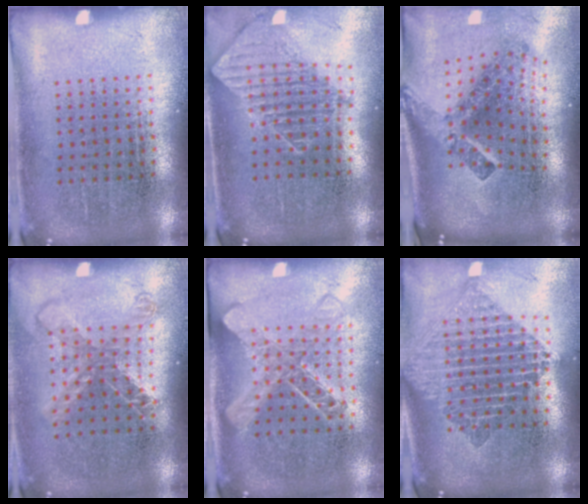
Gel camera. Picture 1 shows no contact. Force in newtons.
{"total": 1.8, "press": 1.4, "slide": 1.2}
{"total": 3.1, "press": 1.8, "slide": 2.5}
{"total": 1.5, "press": 1.3, "slide": 0.8}
{"total": 1.6, "press": 1.5, "slide": 0.6}
{"total": 2.2, "press": 1.7, "slide": 1.4}